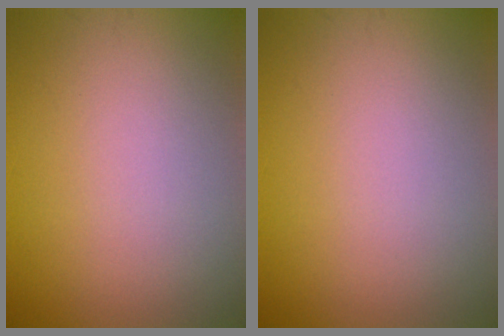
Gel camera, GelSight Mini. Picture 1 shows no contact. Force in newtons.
{"total": 0.0}